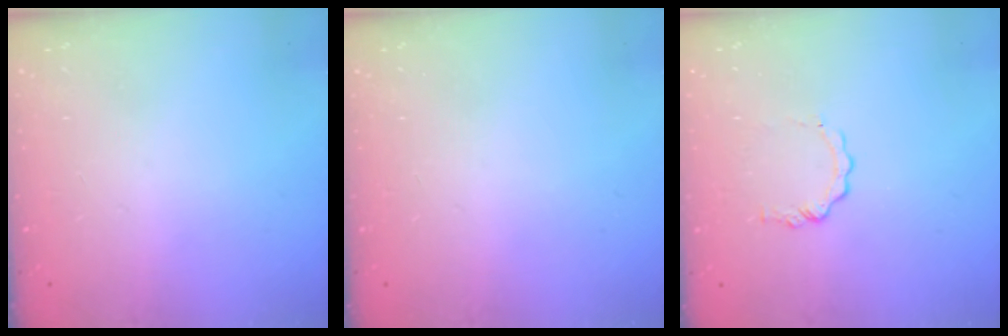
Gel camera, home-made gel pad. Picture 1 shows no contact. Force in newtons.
{"total": 0.0}
{"total": 4.5, "press": 4.4, "slide": 0.4}